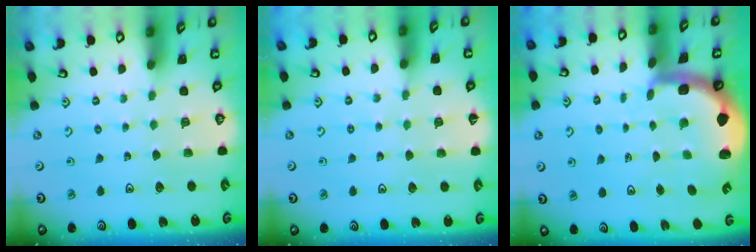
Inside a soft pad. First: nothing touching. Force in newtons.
{"total": 3.0, "press": 2.9, "slide": 0.6}
{"total": 3.2, "press": 3.0, "slide": 1.1}